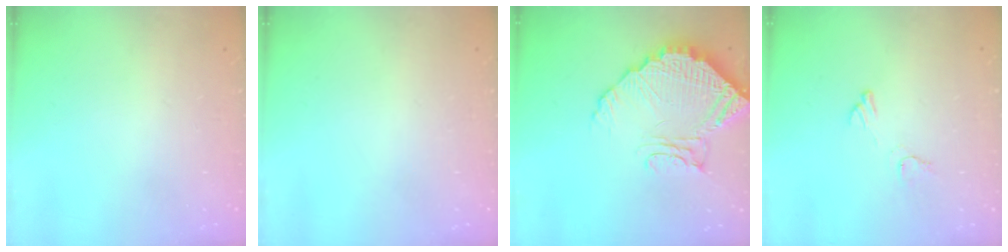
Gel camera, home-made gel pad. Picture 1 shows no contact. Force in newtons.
{"total": 0.0}
{"total": 14.0, "press": 14.0, "slide": 1.3}
{"total": 5.7, "press": 5.7, "slide": 0.4}